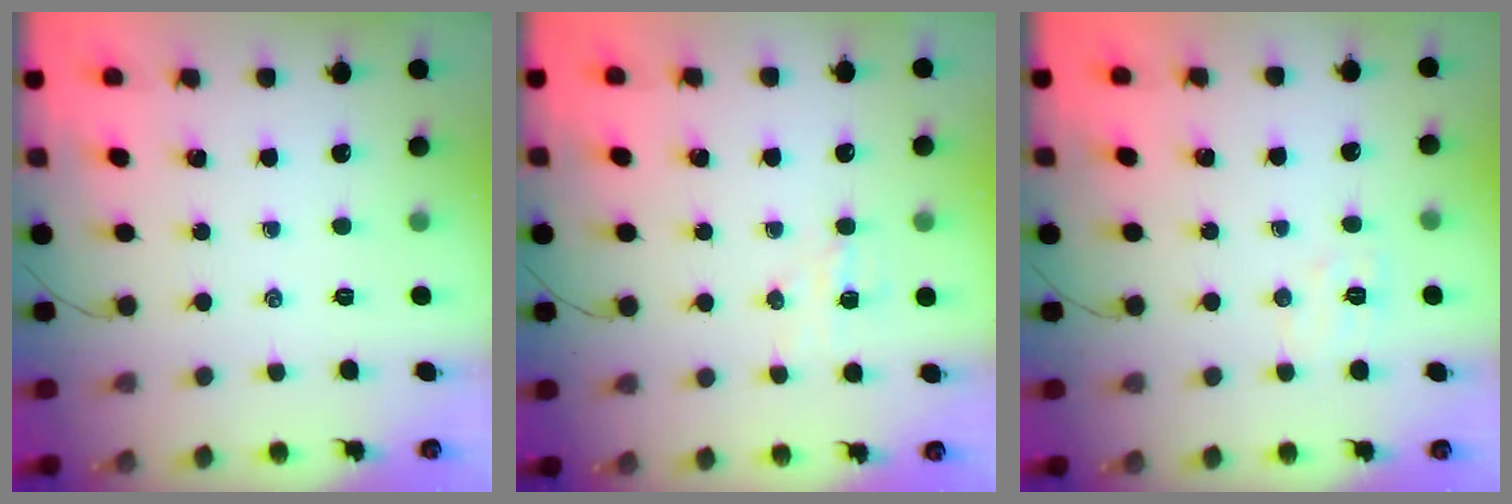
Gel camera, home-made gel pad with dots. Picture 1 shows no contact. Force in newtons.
{"total": 3.7, "press": 3.5, "slide": 1.0}
{"total": 5.8, "press": 5.7, "slide": 1.2}